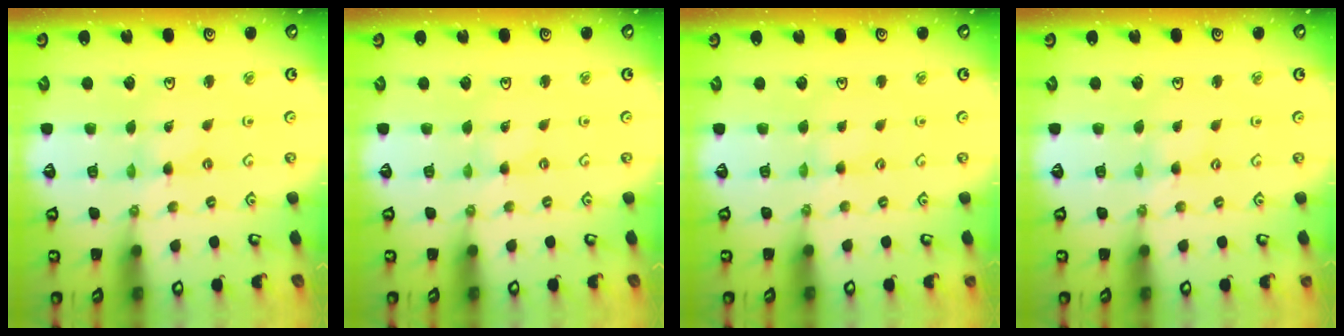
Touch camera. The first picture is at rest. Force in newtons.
{"total": 0.0}
{"total": 1.3, "press": 1.3, "slide": 0.3}
{"total": 1.1, "press": 1.1, "slide": 0.1}